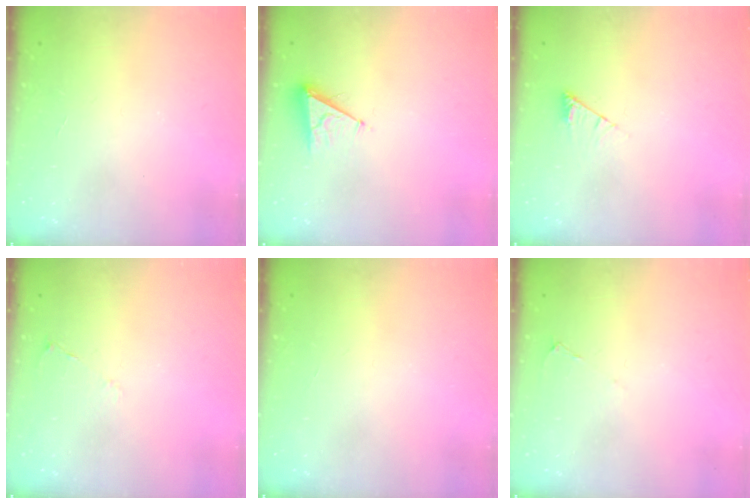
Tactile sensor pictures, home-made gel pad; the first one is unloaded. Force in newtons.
{"total": 5.4, "press": 5.3, "slide": 0.6}
{"total": 4.4, "press": 4.4, "slide": 0.5}
{"total": 2.4, "press": 2.3, "slide": 0.4}
{"total": 0.0}
{"total": 1.7, "press": 1.7, "slide": 0.3}